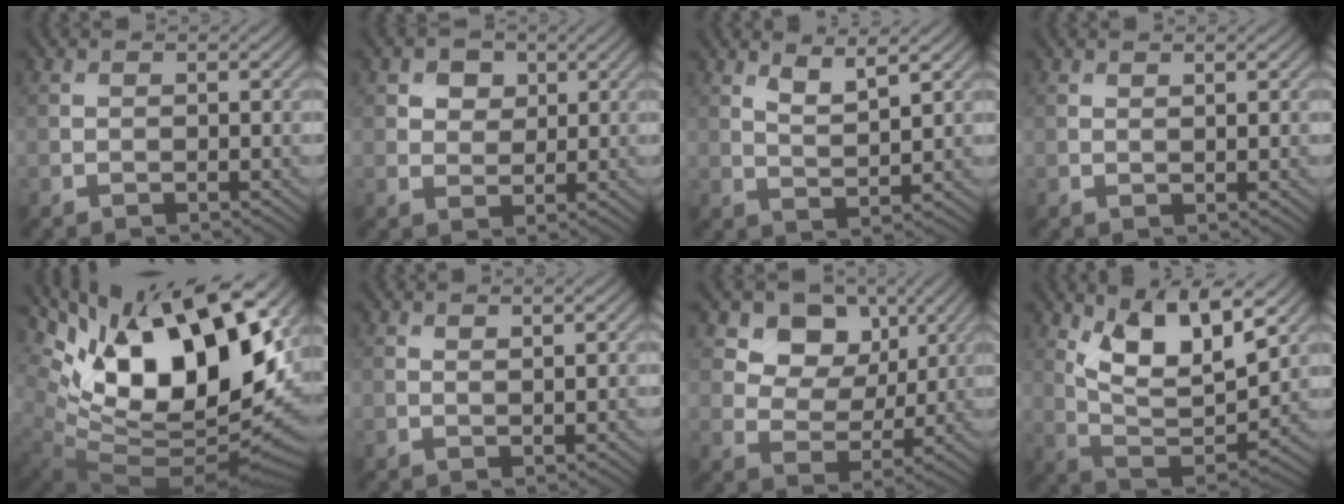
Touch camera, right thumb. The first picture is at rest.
{"total": 3.8, "force": [1.9, 2.8, 1.7], "torque": [-0.036, -0.007, 0.033]}
{"total": 3.9, "force": [2.7, 0.7, 2.8], "torque": [-0.057, -0.005, 0.058]}
{"total": 0.8, "force": [0.6, 0.0, 0.6], "torque": [-0.009, 0.002, 0.011]}
{"total": 19.1, "force": [4.7, 9.6, 15.9], "torque": [-0.270, -0.009, 0.095]}
{"total": 1.1, "force": [0.8, 0.1, 0.8], "torque": [-0.015, 0.001, 0.015]}
{"total": 8.9, "force": [4.4, 6.4, 4.2], "torque": [-0.079, -0.018, 0.082]}
{"total": 12.2, "force": [6.2, 4.7, 9.4], "torque": [-0.195, -0.002, 0.118]}